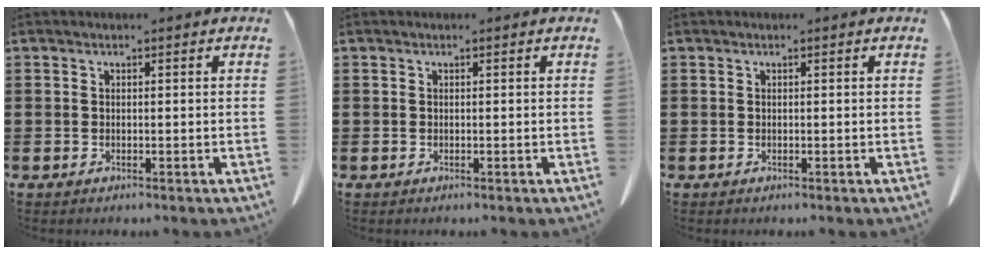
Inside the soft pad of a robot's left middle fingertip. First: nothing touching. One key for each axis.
{"total": 0.0}
{"total": 0.0}